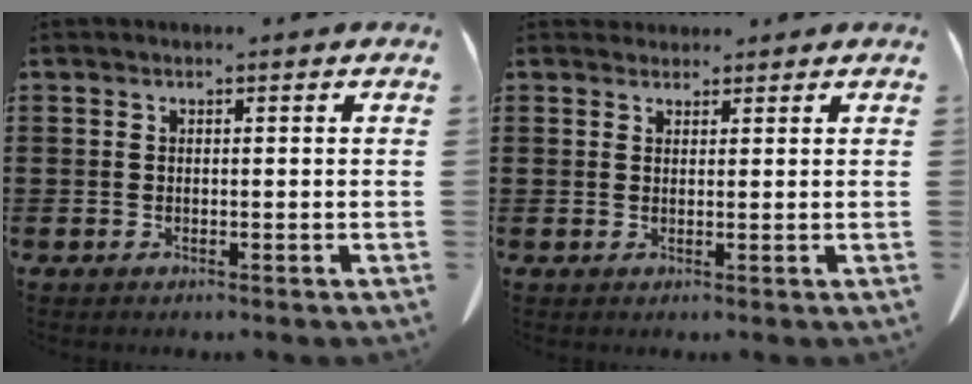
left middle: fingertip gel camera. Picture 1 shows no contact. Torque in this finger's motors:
{"motor_torque": [0.19, 0.09, 0.04, 0.00]}